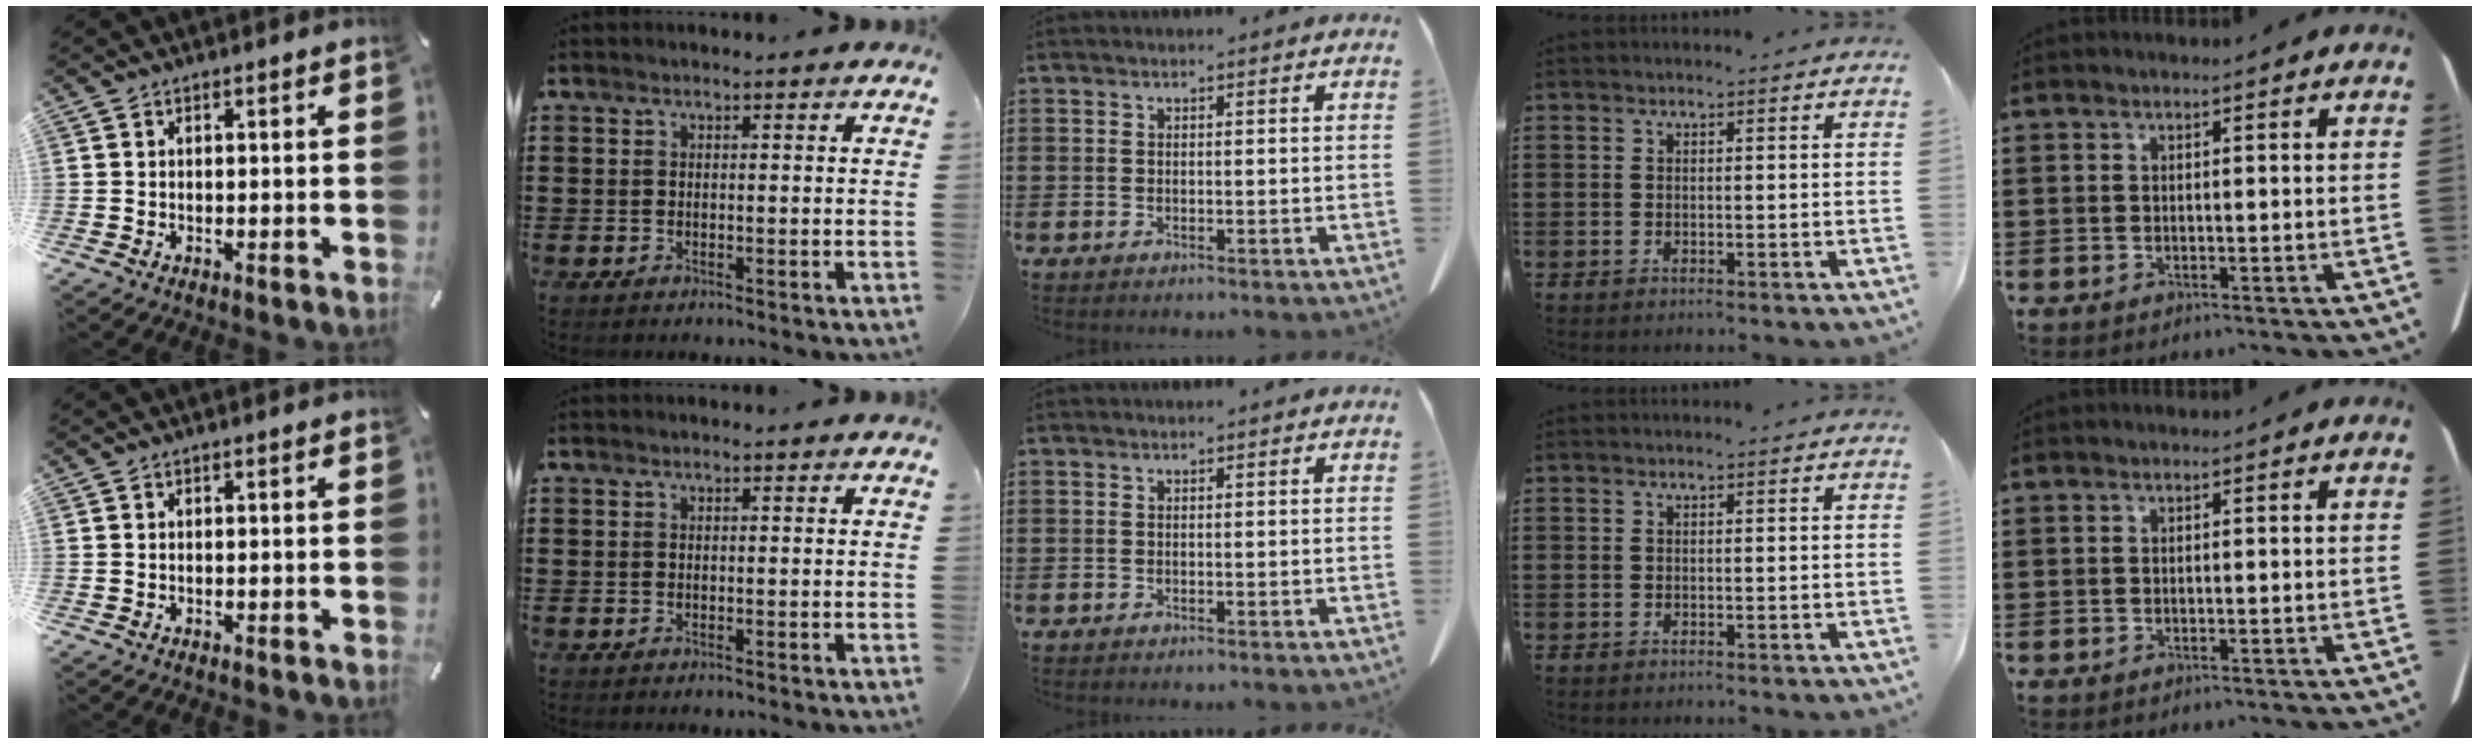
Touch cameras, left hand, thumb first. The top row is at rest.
{}